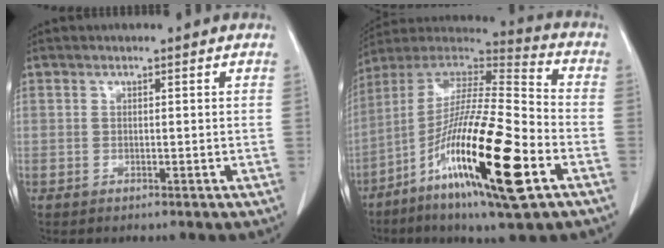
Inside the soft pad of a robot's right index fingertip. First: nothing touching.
{"total": 23.1, "force": [-9.0, 2.0, 21.2], "torque": [-0.406, -0.035, -0.164]}